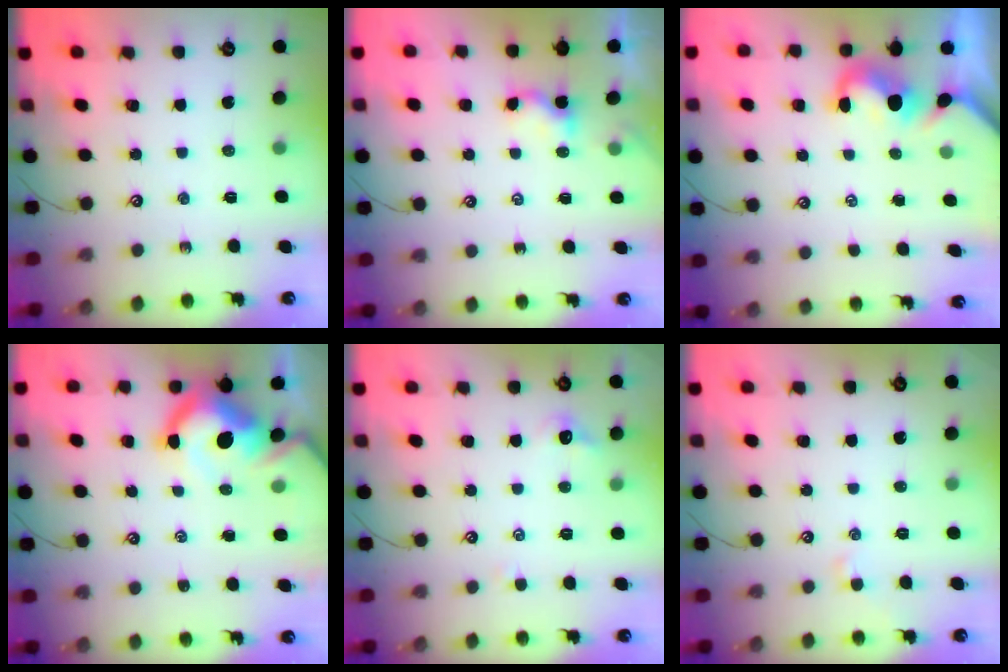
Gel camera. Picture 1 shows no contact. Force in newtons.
{"total": 1.7, "press": 1.6, "slide": 0.5}
{"total": 1.6, "press": 1.5, "slide": 0.6}
{"total": 13.7, "press": 13.6, "slide": 1.9}
{"total": 1.2, "press": 1.0, "slide": 0.7}
{"total": 0.6, "press": 0.3, "slide": 0.5}